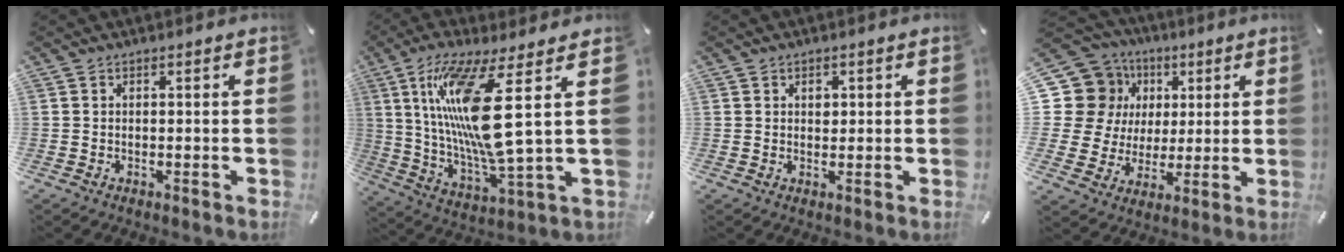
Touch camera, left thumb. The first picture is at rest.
{"total": 20.0, "force": [6.0, 4.0, 18.6], "torque": [-0.398, -0.039, 0.078]}
{"total": 1.6, "force": [0.5, 1.4, 0.7], "torque": [0.001, -0.002, 0.004]}
{"total": 16.8, "force": [5.0, 15.0, 5.7], "torque": [-0.120, -0.029, 0.107]}